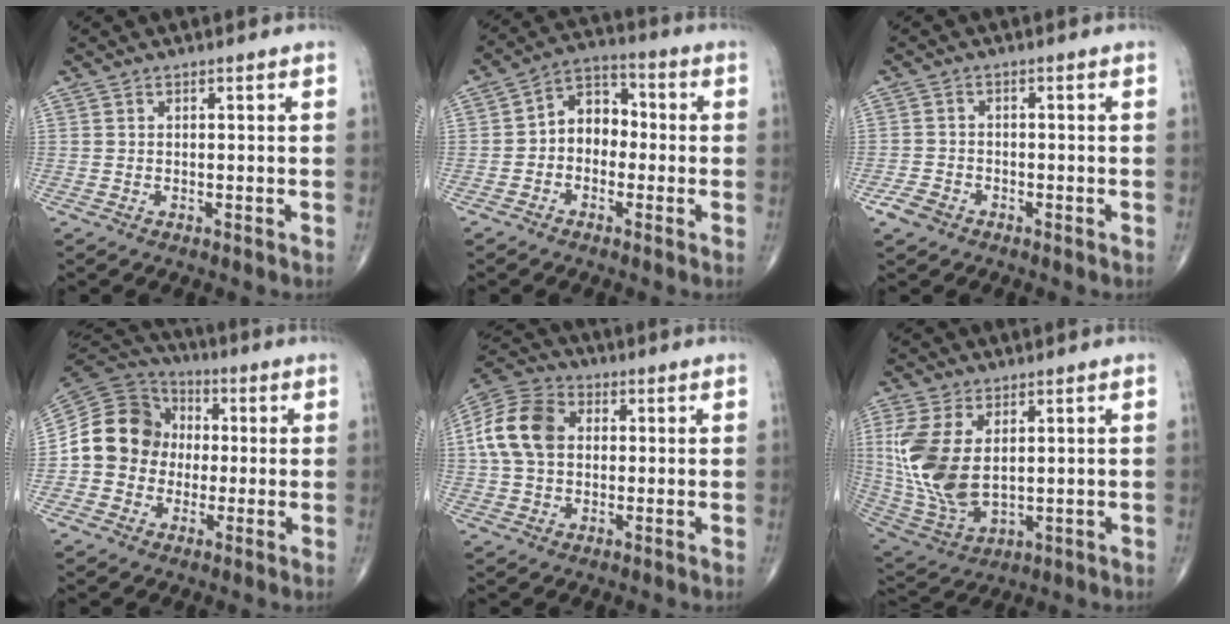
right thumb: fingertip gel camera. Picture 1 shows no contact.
{"total": 7.8, "force": [-0.9, 6.0, 4.9], "torque": [-0.048, 0.034, -0.033]}
{"total": 3.4, "force": [-2.1, 2.2, 1.4], "torque": [-0.027, 0.008, -0.038]}
{"total": 13.9, "force": [-0.5, 12.5, 6.0], "torque": [-0.090, 0.033, -0.016]}
{"total": 12.3, "force": [1.6, 9.0, 8.3], "torque": [-0.154, 0.023, 0.021]}
{"total": 15.0, "force": [2.8, 8.4, 12.0], "torque": [-0.263, -0.014, 0.073]}